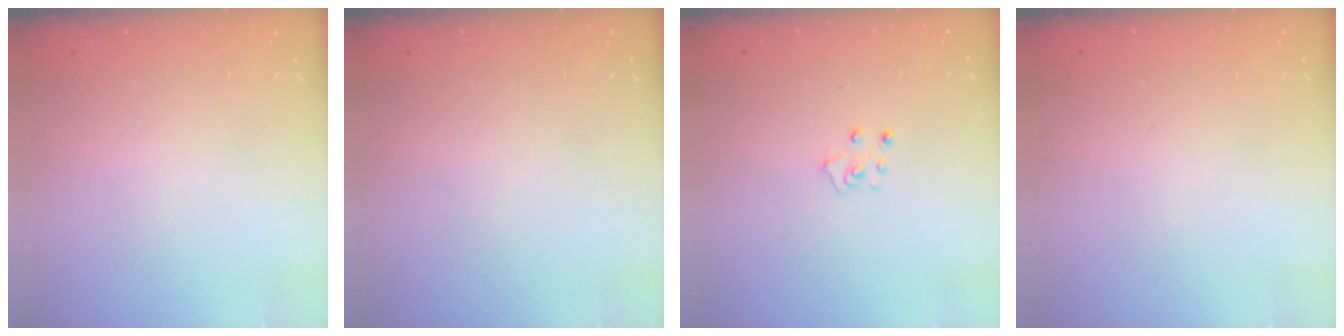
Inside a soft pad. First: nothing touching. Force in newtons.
{"total": 0.0}
{"total": 5.3, "press": 5.3, "slide": 0.5}
{"total": 0.0}